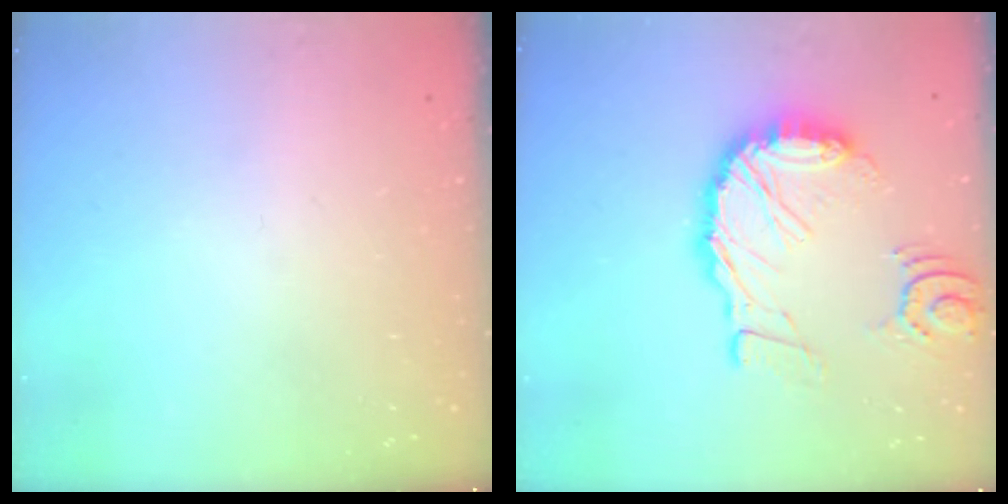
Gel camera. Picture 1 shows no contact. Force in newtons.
{"total": 17.1, "press": 17.0, "slide": 2.2}